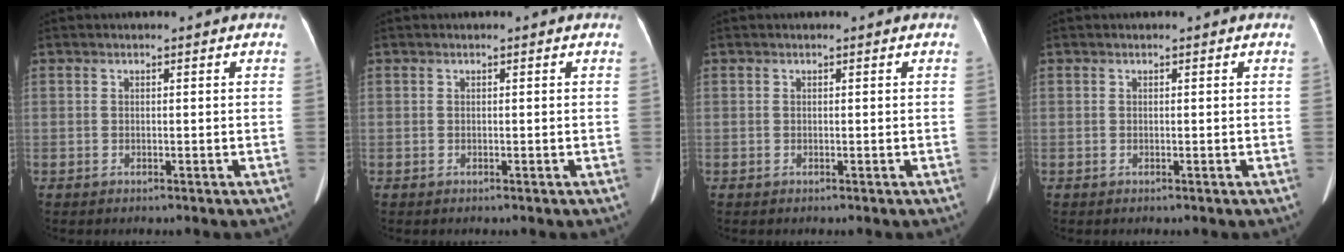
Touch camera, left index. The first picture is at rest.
{"total": 0.0}
{"total": 0.0}
{"total": 0.0}